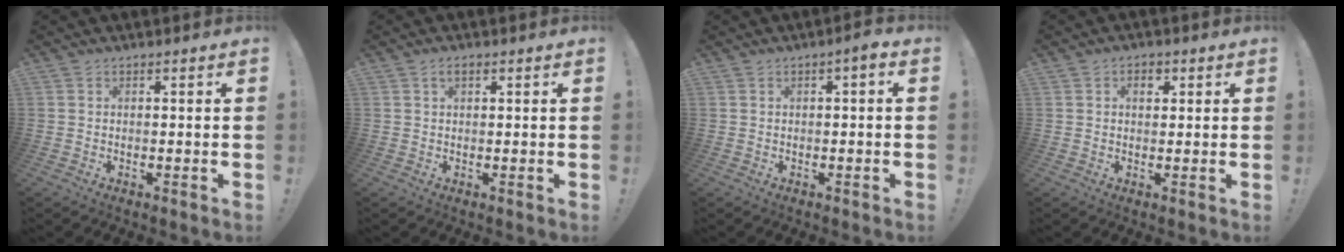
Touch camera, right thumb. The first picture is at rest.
{"total": 2.1, "force": [0.9, 1.1, 1.6], "torque": [-0.030, 0.003, 0.016]}
{"total": 2.4, "force": [-0.7, 0.4, 2.2], "torque": [-0.036, 0.006, -0.015]}
{"total": 3.3, "force": [1.0, 2.3, 2.1], "torque": [-0.029, 0.004, 0.014]}